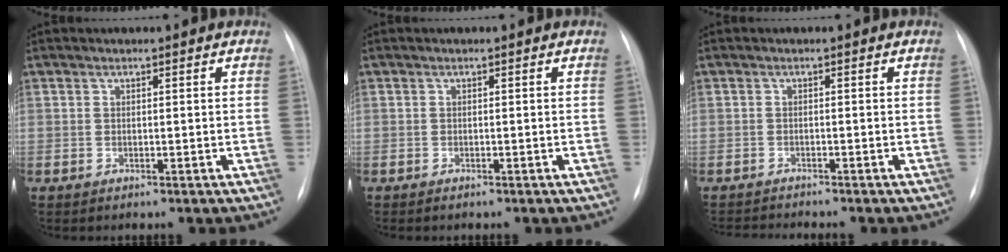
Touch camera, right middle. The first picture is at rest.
{"total": 0.7, "force": [-0.5, 0.1, 0.4], "torque": [-0.010, -0.002, -0.007]}
{"total": 3.5, "force": [-3.3, -1.0, 0.8], "torque": [-0.008, -0.012, -0.052]}